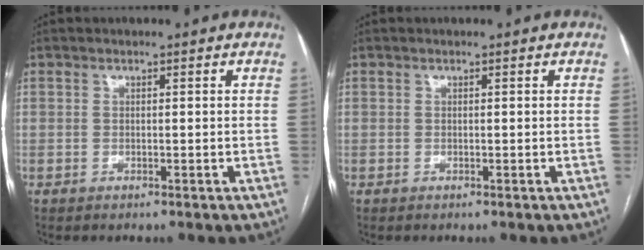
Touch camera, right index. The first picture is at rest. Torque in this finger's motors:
{"motor_torque": [0.00, 0.00, 0.00, 0.00]}